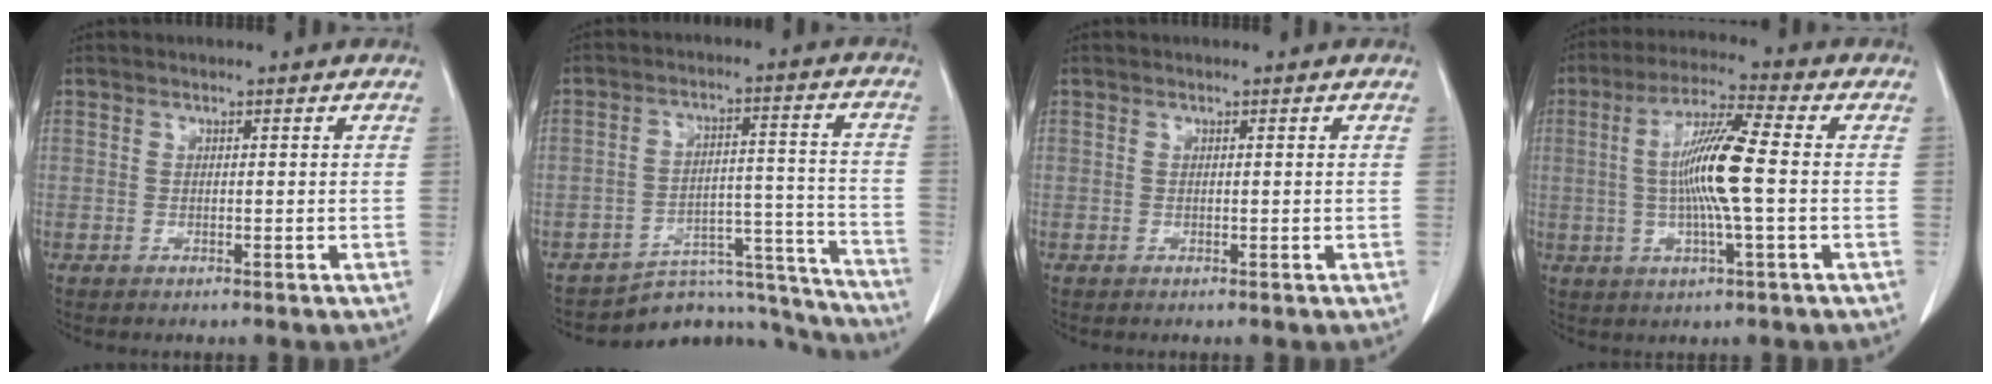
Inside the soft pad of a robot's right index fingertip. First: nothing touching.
{"total": 15.5, "force": [-15.0, 3.6, 0.5], "torque": [0.019, 0.075, -0.204]}
{"total": 0.0}
{"total": 10.5, "force": [-0.1, 0.1, 10.5], "torque": [-0.201, 0.003, -0.009]}